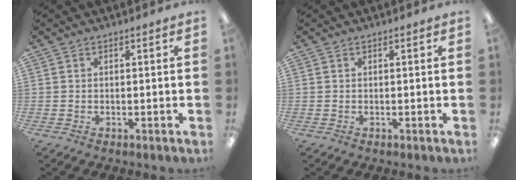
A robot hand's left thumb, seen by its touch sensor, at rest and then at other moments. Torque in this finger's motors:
{"motor_torque": [0.00, 0.00, 0.00, 0.00, 0.00]}